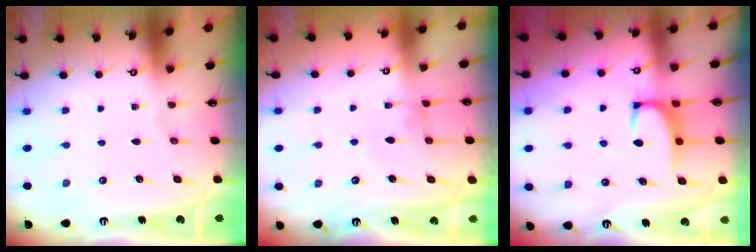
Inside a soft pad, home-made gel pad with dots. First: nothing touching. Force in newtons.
{"total": 1.0, "press": 0.9, "slide": 0.4}
{"total": 2.2, "press": 2.1, "slide": 0.6}